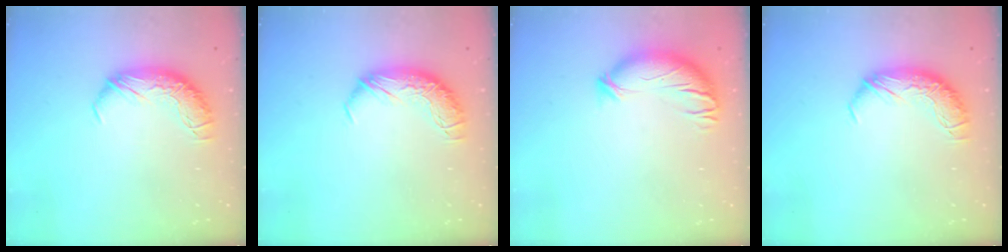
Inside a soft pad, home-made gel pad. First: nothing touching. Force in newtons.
{"total": 0.0}
{"total": 3.6, "press": 2.9, "slide": 2.1}
{"total": 0.0}